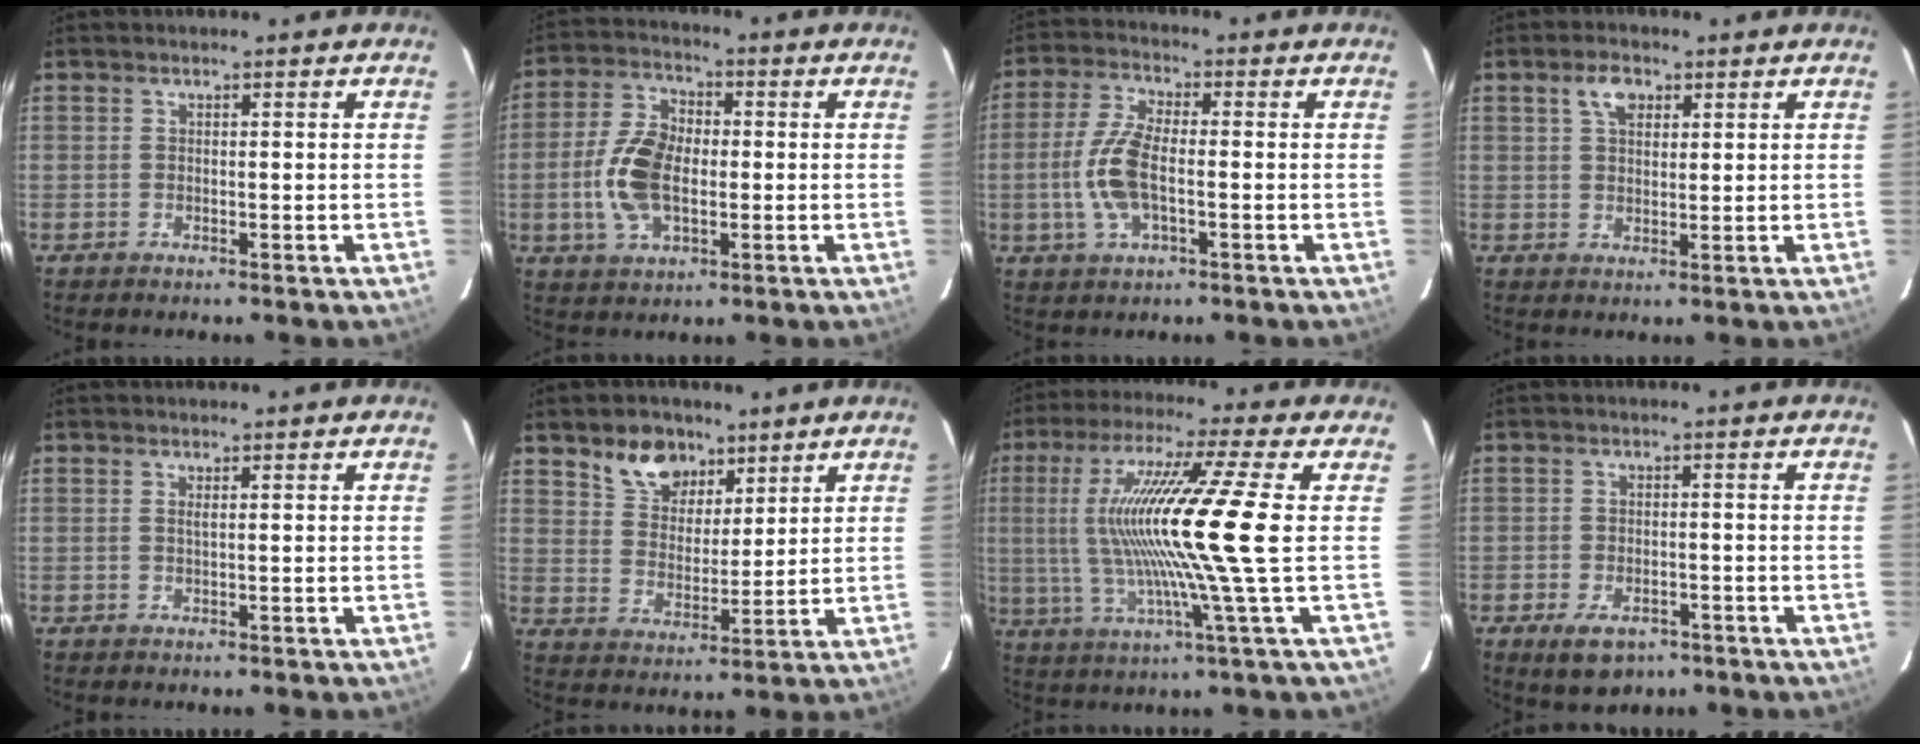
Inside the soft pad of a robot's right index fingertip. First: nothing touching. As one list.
[{"total": 11.4, "force": [-1.5, 6.9, 9.0], "torque": [-0.190, 0.007, -0.026]}, {"total": 9.2, "force": [-1.7, 3.9, 8.1], "torque": [-0.179, 0.004, -0.035]}, {"total": 4.2, "force": [2.1, 2.6, 2.7], "torque": [-0.046, 0.011, 0.038]}, {"total": 0.6, "force": [0.2, -0.1, 0.6], "torque": [-0.012, 0.001, 0.004]}, {"total": 9.0, "force": [6.0, 5.8, 3.4], "torque": [-0.062, 0.020, 0.115]}, {"total": 16.2, "force": [-0.4, -2.3, 16.1], "torque": [-0.298, -0.010, -0.005]}, {"total": 6.9, "force": [-4.2, 4.1, 3.7], "torque": [-0.083, -0.011, -0.060]}]